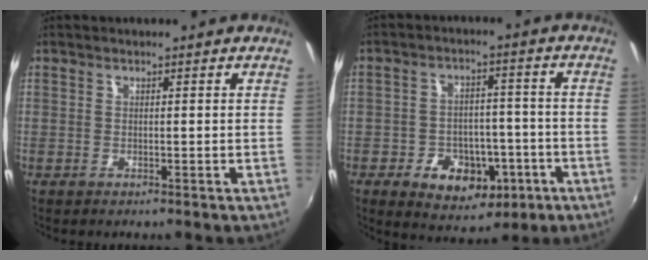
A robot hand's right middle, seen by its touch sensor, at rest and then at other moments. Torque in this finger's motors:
{"motor_torque": [-0.16, -0.22, 0.13, 0.00]}